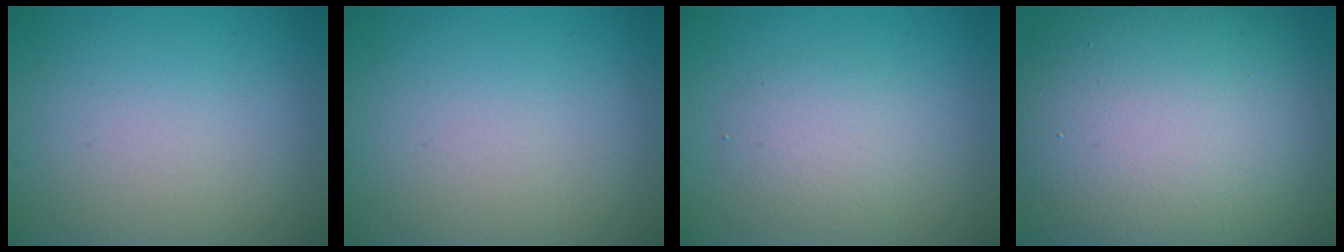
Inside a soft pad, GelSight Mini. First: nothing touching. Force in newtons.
{"total": 0.0}
{"total": 2.5, "press": 2.5, "slide": 0.1}
{"total": 11.7, "press": 11.7, "slide": 0.9}